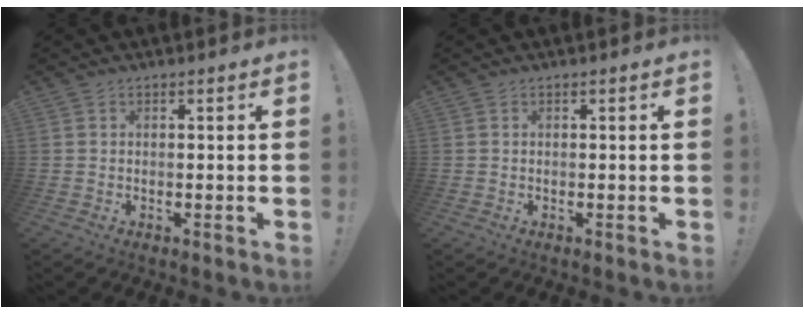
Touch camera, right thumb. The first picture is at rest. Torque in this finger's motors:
{"motor_torque": [0.00, 0.00, 0.00, 0.00, 0.00]}